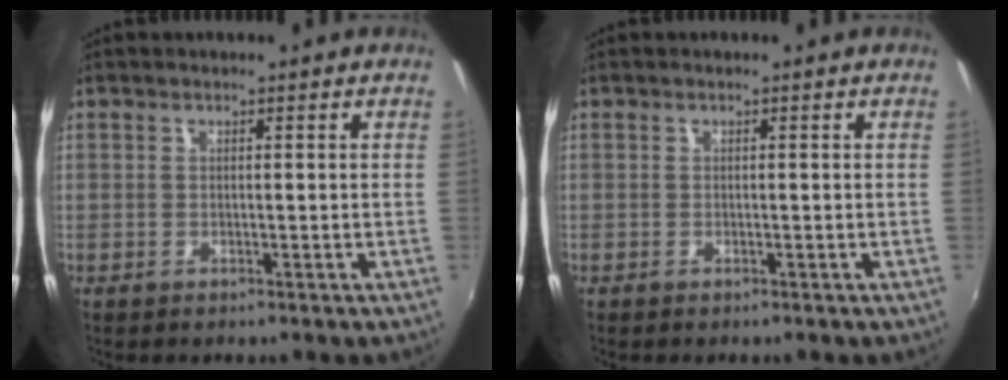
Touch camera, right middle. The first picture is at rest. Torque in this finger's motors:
{"motor_torque": [-0.66, -0.31, -0.12, -0.02]}